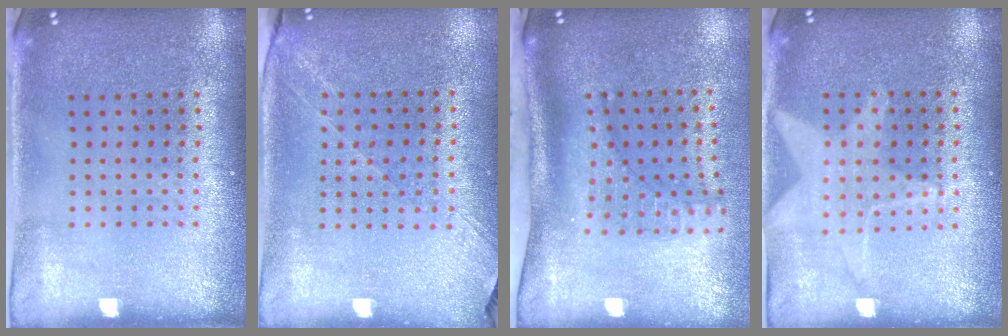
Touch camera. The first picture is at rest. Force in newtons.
{"total": 1.2, "press": 1.1, "slide": 0.6}
{"total": 2.0, "press": 1.5, "slide": 1.3}
{"total": 0.5, "press": 0.5, "slide": 0.0}